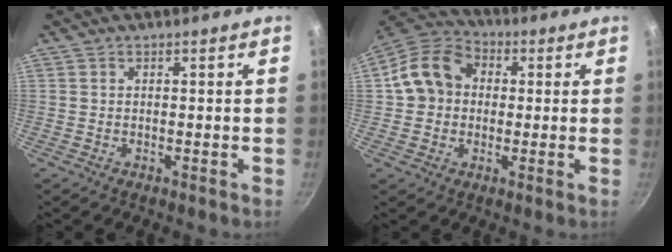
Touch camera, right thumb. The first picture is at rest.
{"total": 12.1, "force": [1.2, 10.2, 6.4], "torque": [-0.083, 0.027, 0.002]}